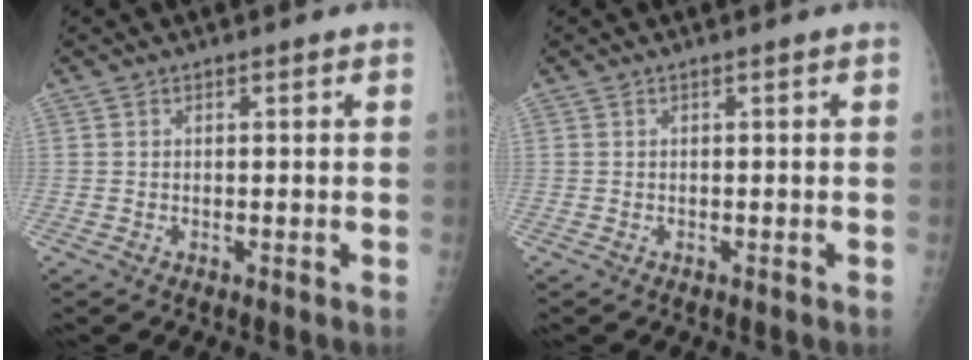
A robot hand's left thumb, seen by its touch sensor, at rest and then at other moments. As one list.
[{"total": 0.0}]